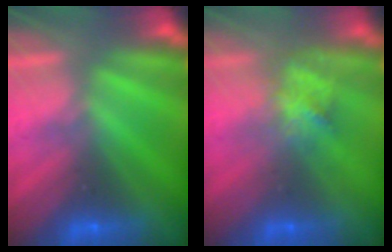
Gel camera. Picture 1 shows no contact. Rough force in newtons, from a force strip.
{"total": 2.8}